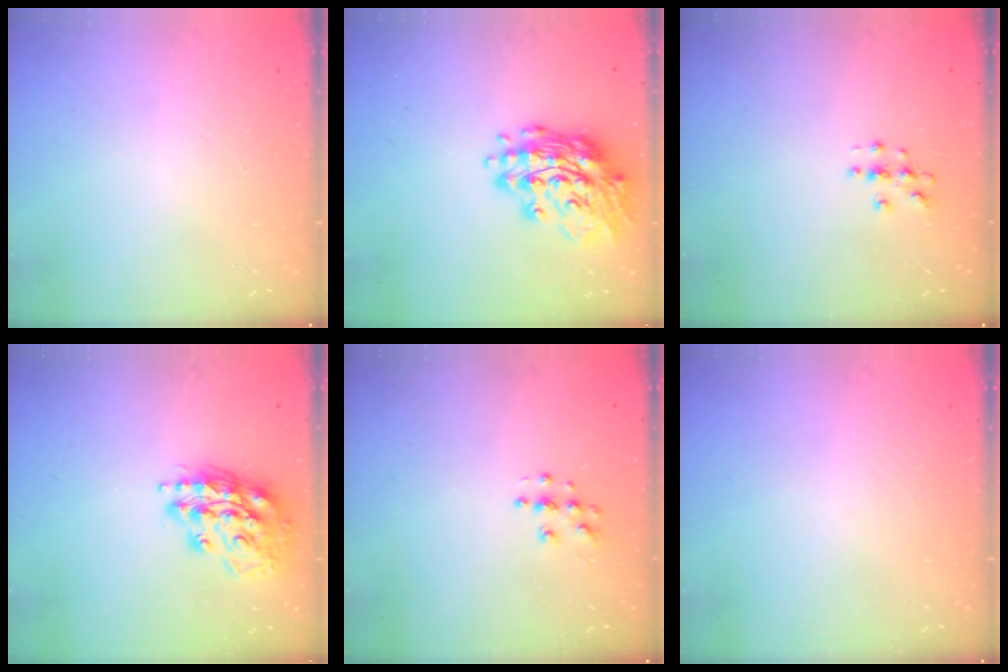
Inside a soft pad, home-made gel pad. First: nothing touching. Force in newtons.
{"total": 16.9, "press": 16.6, "slide": 3.1}
{"total": 2.9, "press": 2.9, "slide": 0.3}
{"total": 15.9, "press": 15.7, "slide": 2.2}
{"total": 4.8, "press": 4.8, "slide": 0.3}
{"total": 0.0}